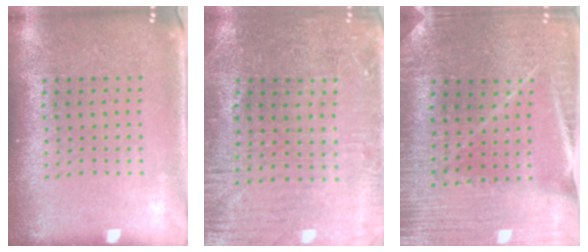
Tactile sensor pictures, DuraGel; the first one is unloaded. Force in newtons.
{"total": 0.9, "press": 0.7, "slide": 0.6}
{"total": 2.0, "press": 2.0, "slide": 0.1}